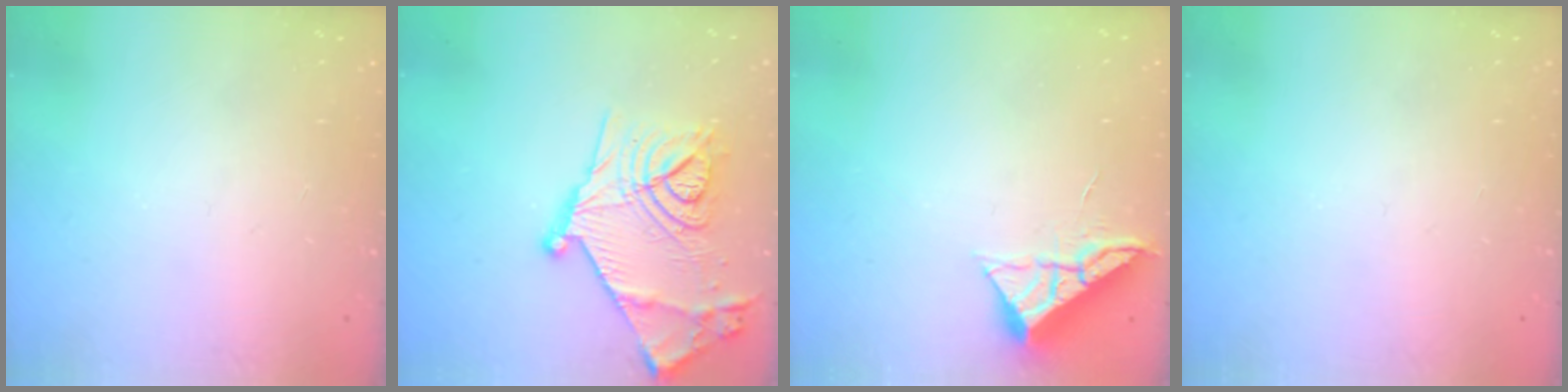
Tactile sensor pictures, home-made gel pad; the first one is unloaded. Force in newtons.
{"total": 22.3, "press": 22.3, "slide": 1.1}
{"total": 6.9, "press": 6.9, "slide": 0.5}
{"total": 0.0}